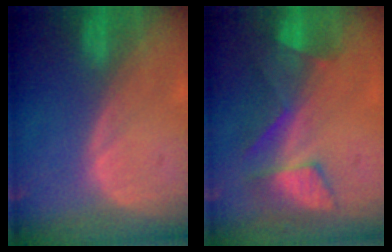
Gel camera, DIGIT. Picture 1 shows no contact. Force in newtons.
{"total": 7.7, "press": 6.8, "slide": 3.6}